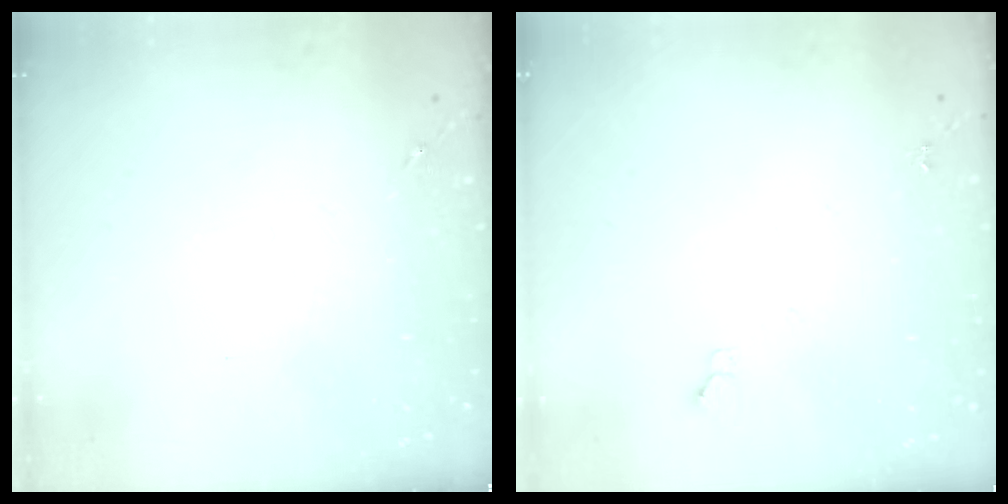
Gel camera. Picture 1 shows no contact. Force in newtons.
{"total": 3.5, "press": 3.5, "slide": 0.4}